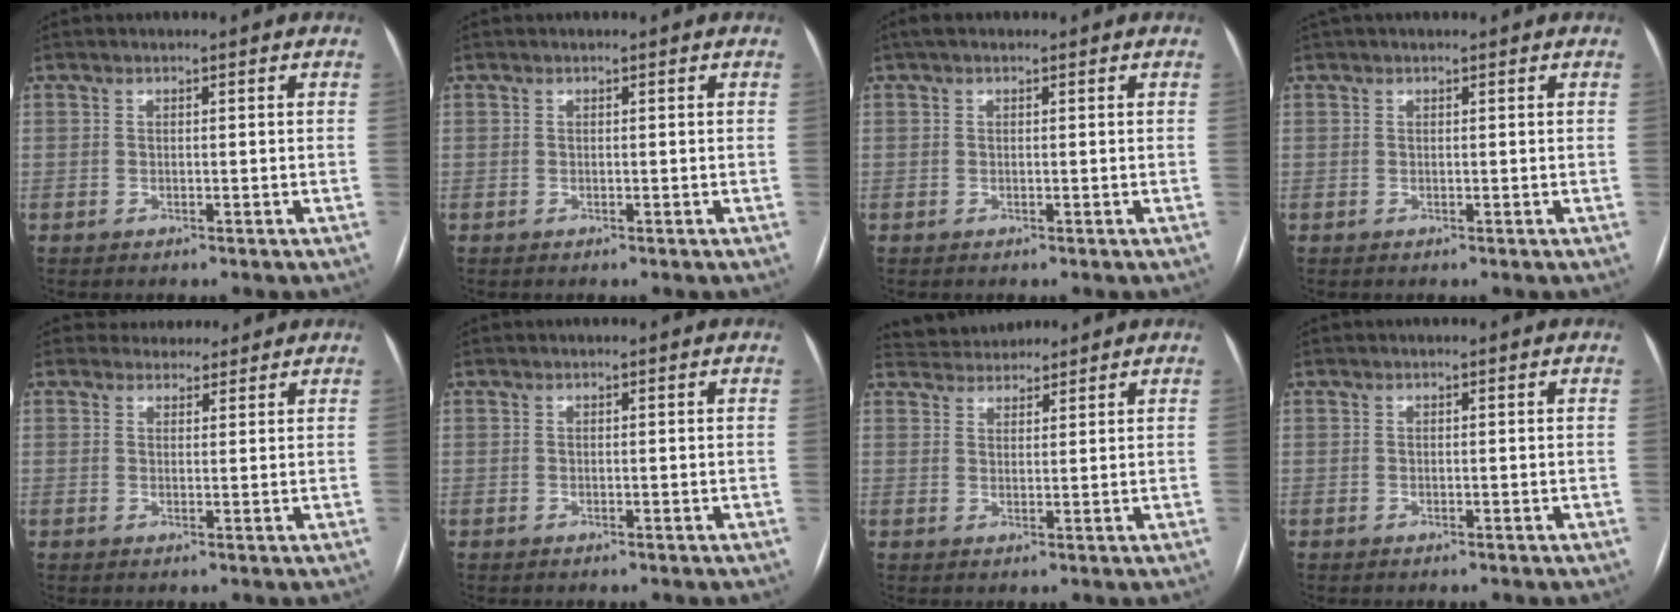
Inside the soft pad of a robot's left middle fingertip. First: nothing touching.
{"total": 0.0}
{"total": 1.5, "force": [0.9, 0.8, 0.9], "torque": [-0.020, 0.021, 0.013]}
{"total": 1.3, "force": [1.1, 0.4, 0.6], "torque": [-0.013, 0.029, 0.020]}
{"total": 3.9, "force": [3.6, 1.7, -0.1], "torque": [0.008, 0.010, 0.046]}
{"total": 0.0}
{"total": 5.1, "force": [4.9, 1.3, 0.4], "torque": [-0.011, 0.030, 0.083]}
{"total": 0.0}